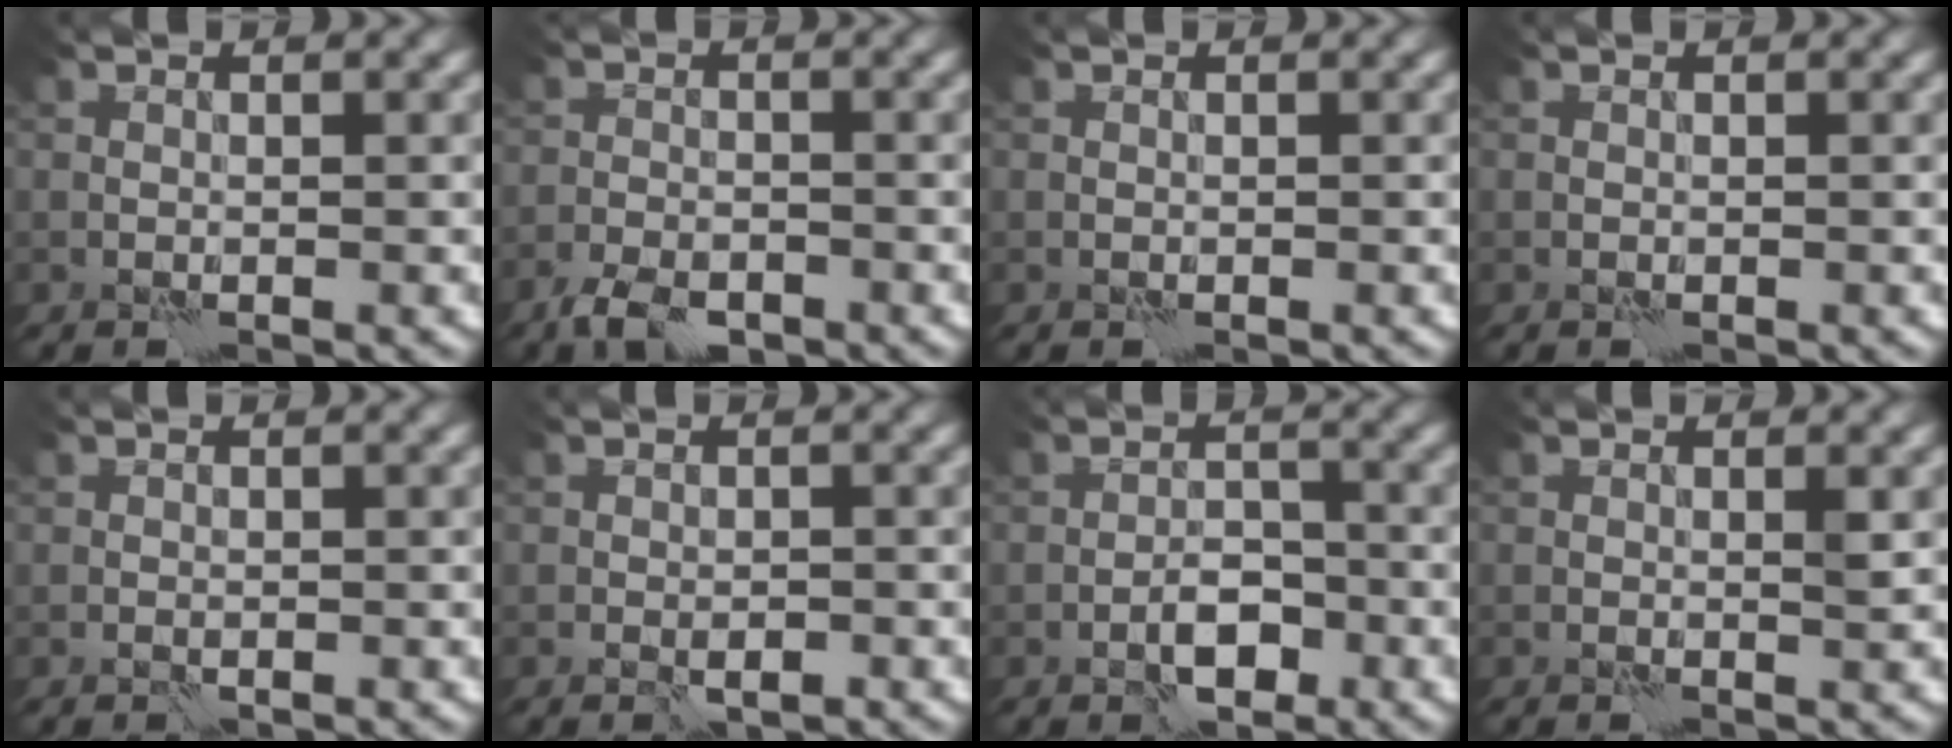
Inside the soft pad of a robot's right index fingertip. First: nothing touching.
{"total": 3.5, "force": [-2.7, 1.4, 1.8], "torque": [-0.031, -0.002, -0.053]}
{"total": 0.0}
{"total": 0.0}
{"total": 0.5, "force": [-0.3, 0.3, 0.3], "torque": [-0.006, 0.001, -0.006]}
{"total": 1.5, "force": [-0.8, 0.7, 1.1], "torque": [-0.020, -0.001, -0.012]}
{"total": 3.0, "force": [-1.7, 1.4, 2.1], "torque": [-0.029, 0.008, -0.028]}
{"total": 0.7, "force": [0.1, 0.1, 0.7], "torque": [-0.011, -0.002, 0.000]}